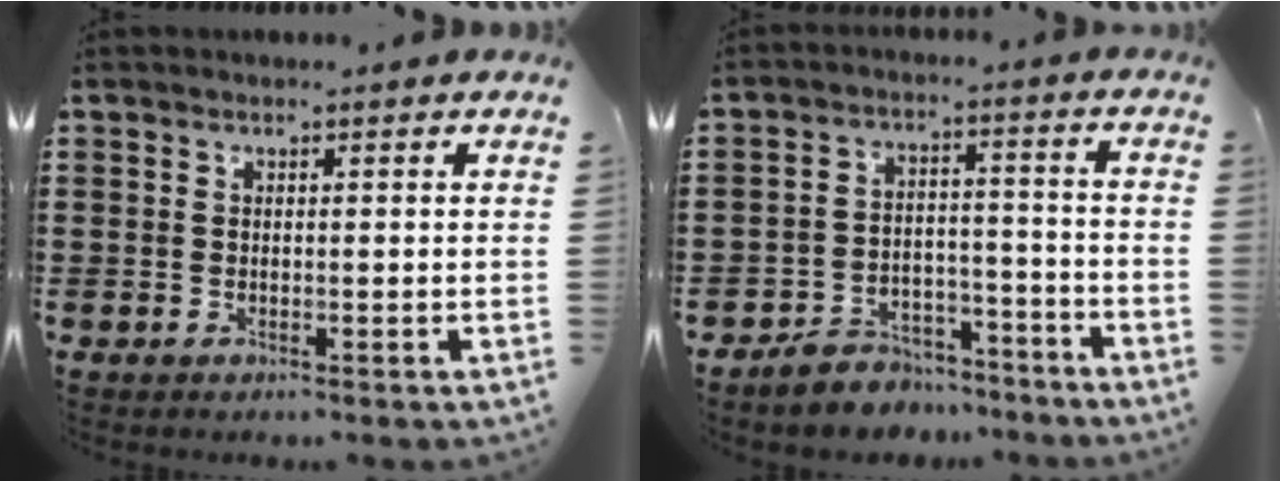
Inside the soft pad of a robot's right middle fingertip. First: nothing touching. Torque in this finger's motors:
{"motor_torque": [0.91, -0.38, 0.16, 0.13]}